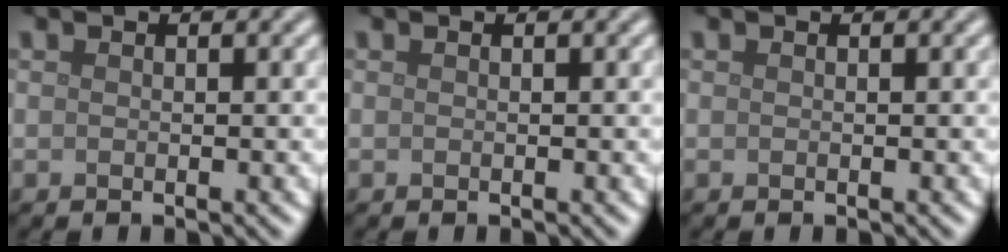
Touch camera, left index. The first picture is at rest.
{"total": 0.0}
{"total": 0.0}